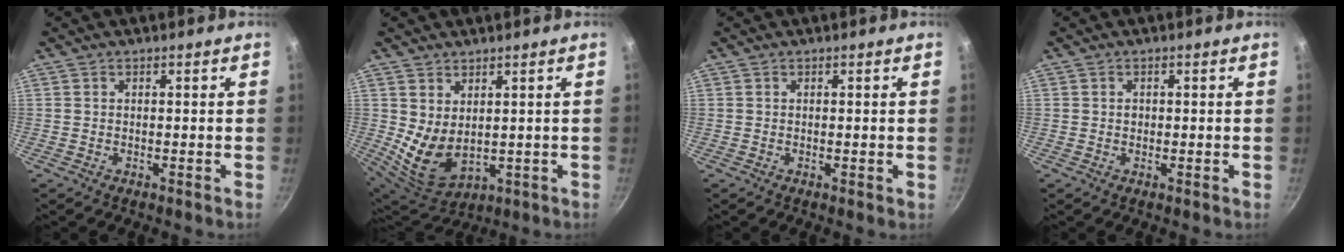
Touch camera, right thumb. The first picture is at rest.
{"total": 8.3, "force": [1.8, 5.3, 6.1], "torque": [-0.096, -0.040, 0.055]}
{"total": 0.6, "force": [-0.1, 0.1, 0.6], "torque": [-0.008, -0.001, -0.001]}
{"total": 0.7, "force": [0.0, 0.6, 0.4], "torque": [-0.004, 0.002, 0.000]}